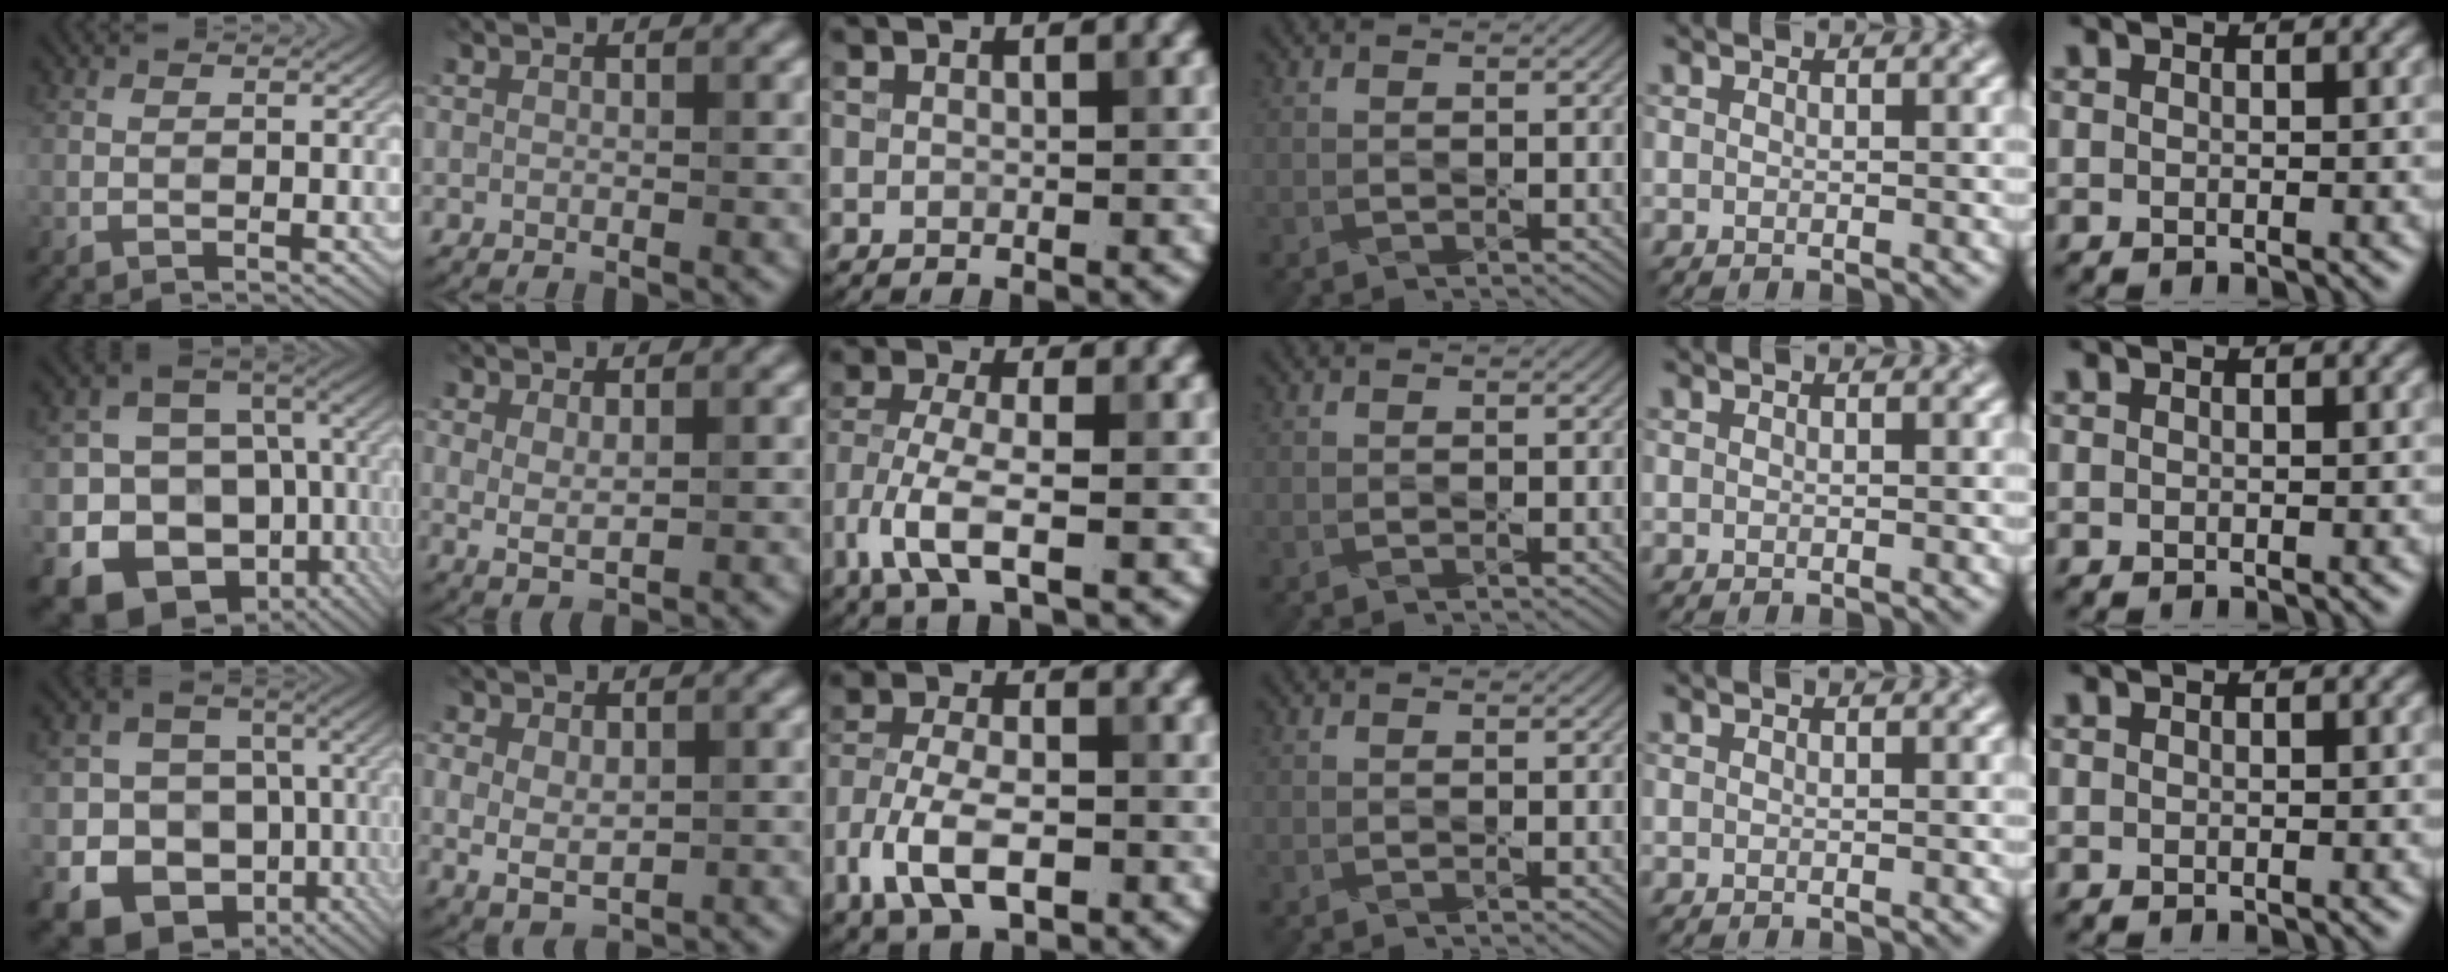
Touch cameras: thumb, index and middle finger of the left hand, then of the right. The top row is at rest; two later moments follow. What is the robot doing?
{"motion": "wipe", "object": "laptop"}